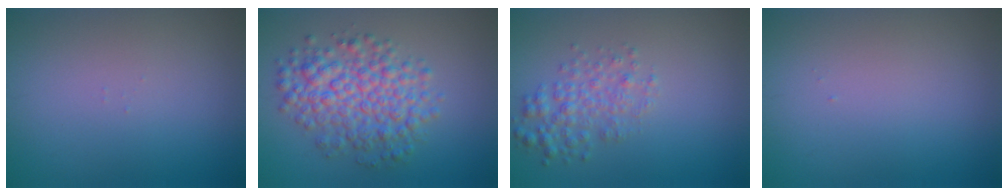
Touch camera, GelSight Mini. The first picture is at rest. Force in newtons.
{"total": 6.2, "press": 6.2, "slide": 0.1}
{"total": 2.8, "press": 2.8, "slide": 0.1}
{"total": 0.0}